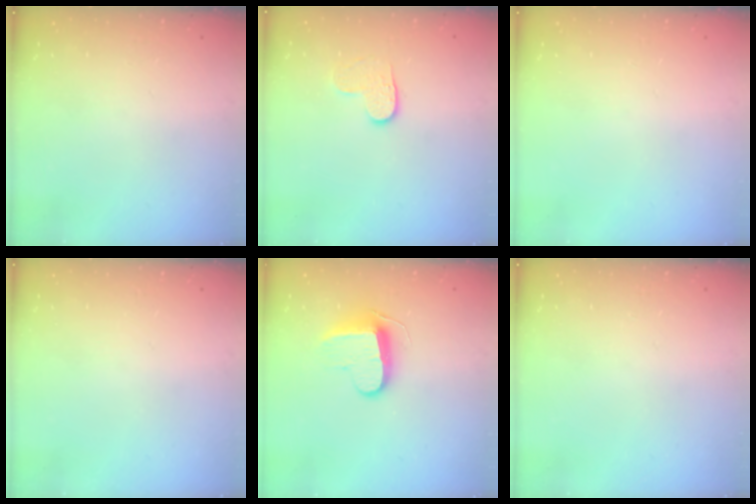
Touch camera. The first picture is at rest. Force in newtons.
{"total": 4.0, "press": 3.9, "slide": 0.4}
{"total": 0.0}
{"total": 0.0}
{"total": 9.7, "press": 9.7, "slide": 0.4}
{"total": 0.0}